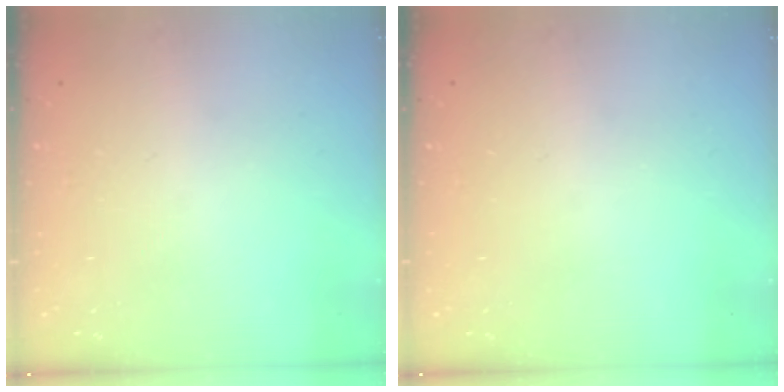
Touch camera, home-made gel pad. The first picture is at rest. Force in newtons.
{"total": 0.0}